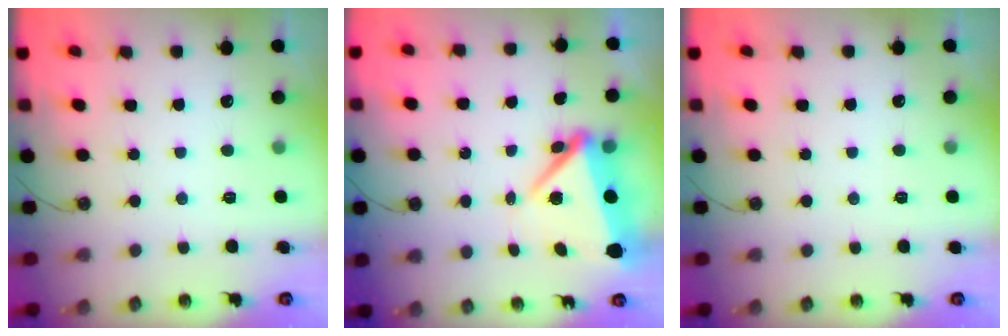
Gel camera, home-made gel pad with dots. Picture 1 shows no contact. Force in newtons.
{"total": 7.0, "press": 6.9, "slide": 1.3}
{"total": 2.1, "press": 1.5, "slide": 1.5}